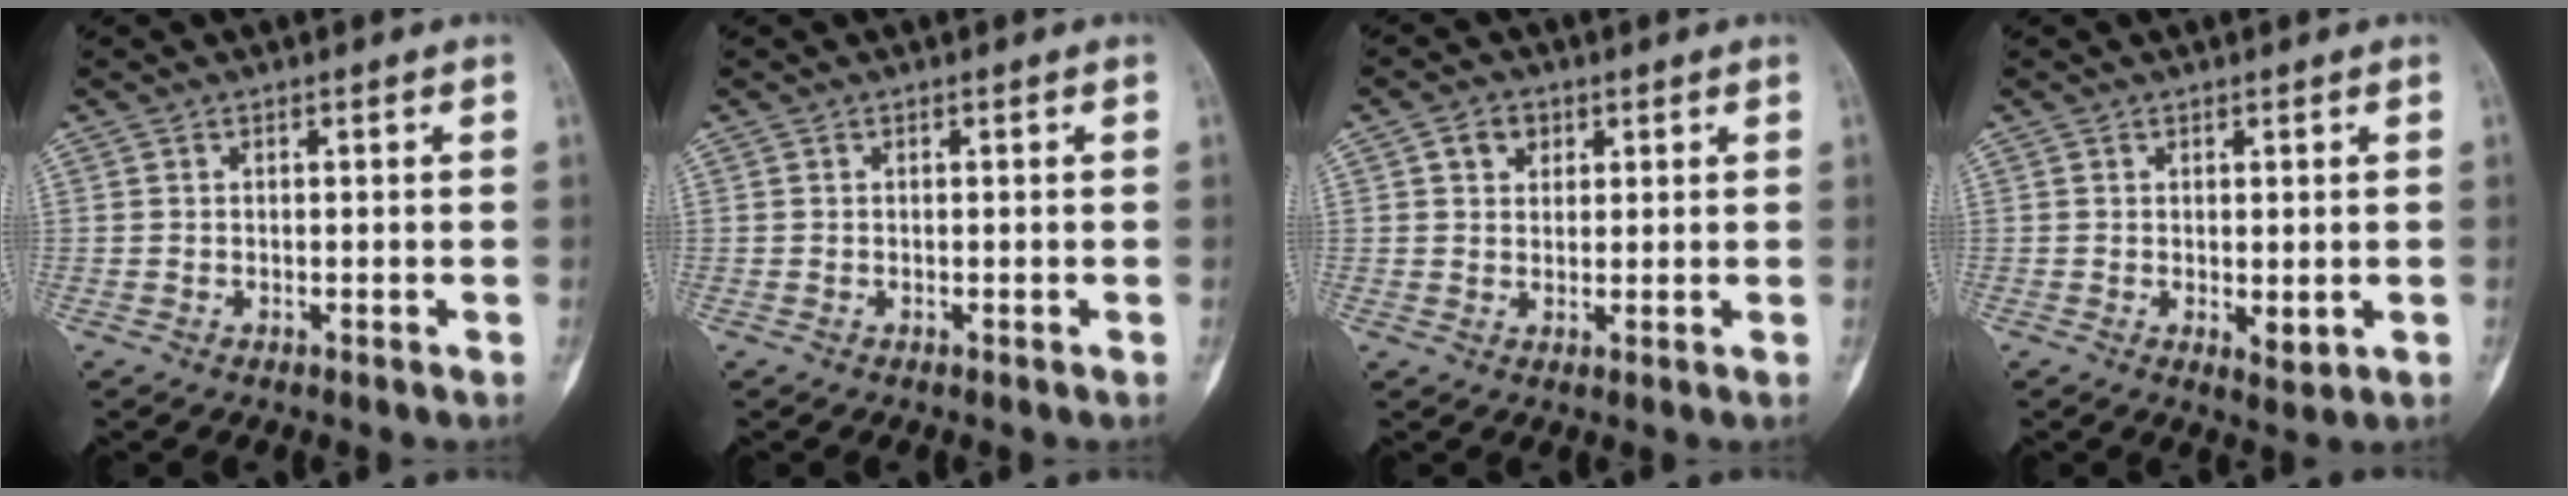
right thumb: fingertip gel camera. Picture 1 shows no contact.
{"total": 0.0}
{"total": 3.9, "force": [1.6, 3.1, 1.7], "torque": [-0.010, -0.005, 0.025]}
{"total": 2.8, "force": [-0.3, 1.3, 2.5], "torque": [-0.034, -0.009, 0.002]}